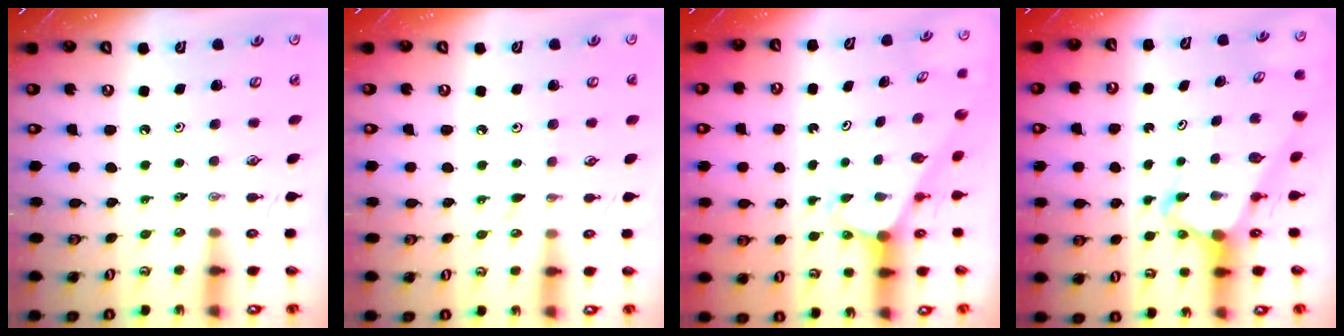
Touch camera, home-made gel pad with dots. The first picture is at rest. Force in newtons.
{"total": 2.7, "press": 2.7, "slide": 0.5}
{"total": 1.9, "press": 1.9, "slide": 0.1}
{"total": 5.1, "press": 5.1, "slide": 0.3}